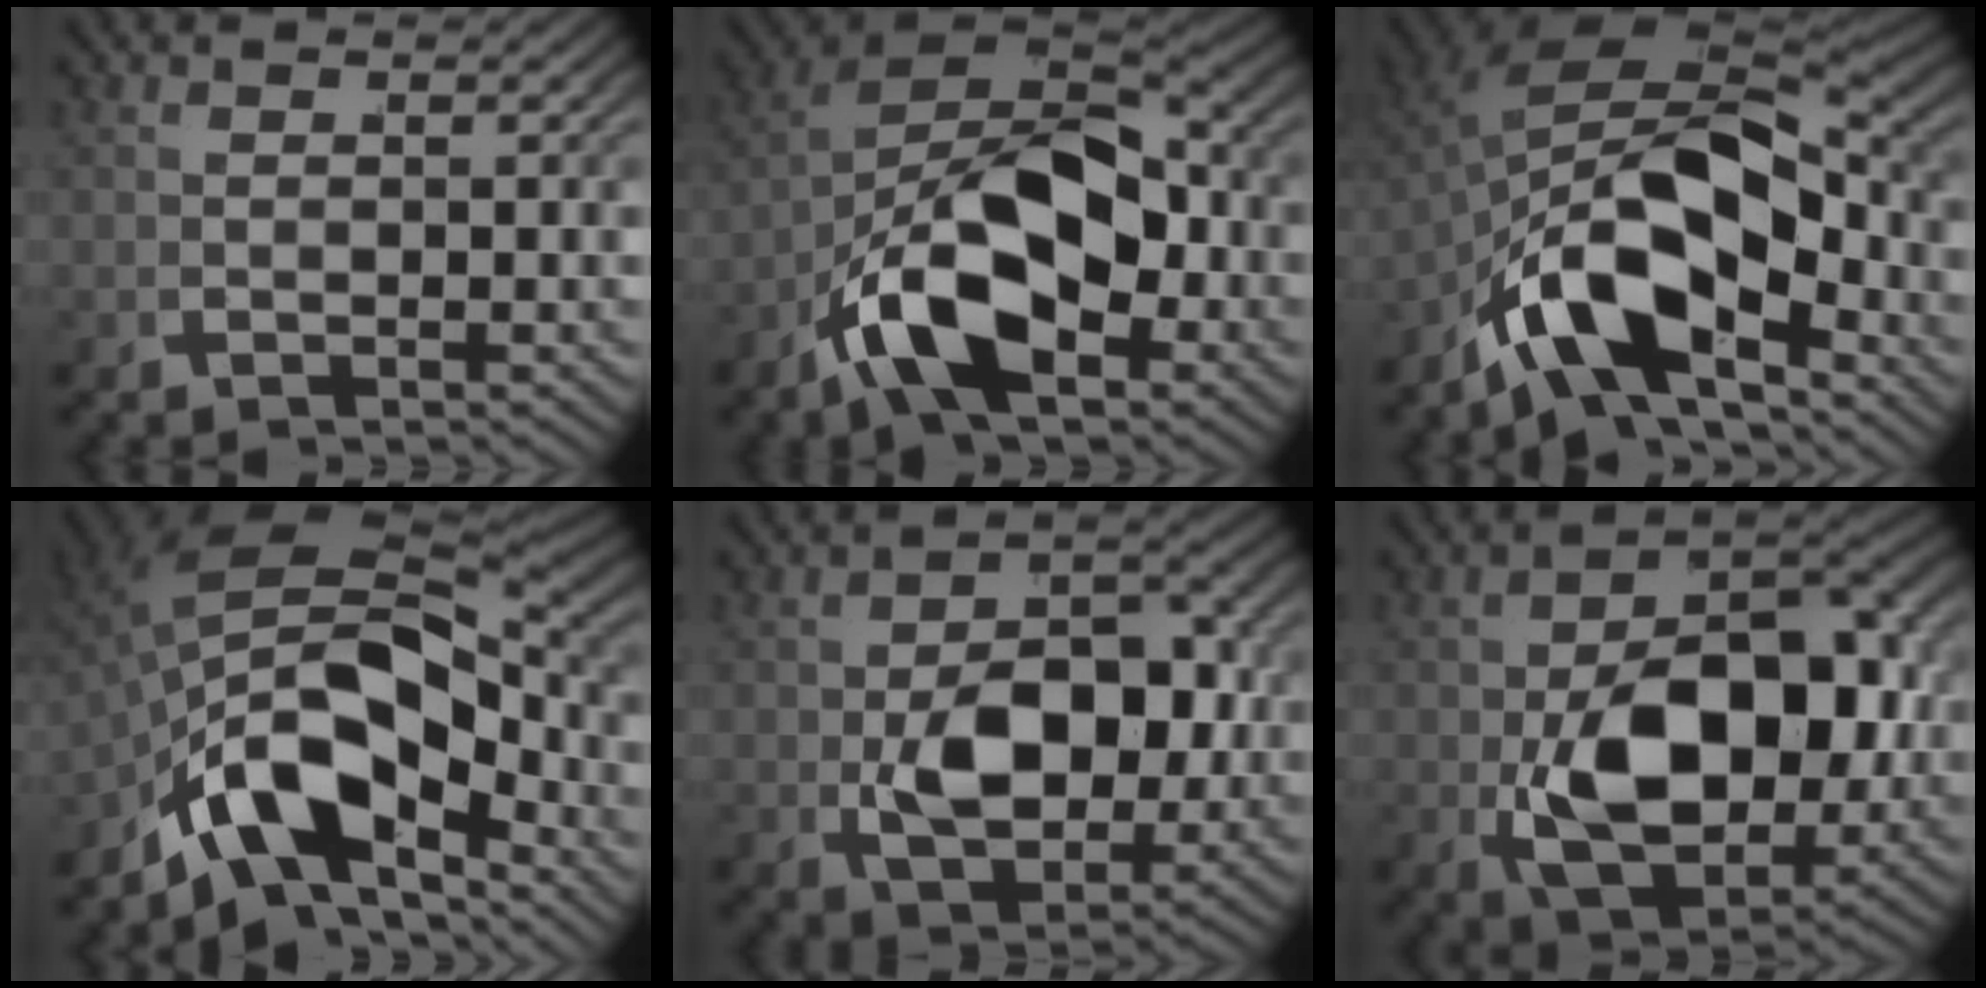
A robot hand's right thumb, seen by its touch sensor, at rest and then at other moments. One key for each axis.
{"total": 14.3, "fx": -1.2, "fy": 8.7, "fz": 11.2, "tx": -0.214, "ty": -0.031, "tz": -0.014}
{"total": 12.6, "fx": -1.8, "fy": 6.5, "fz": 10.6, "tx": -0.199, "ty": -0.023, "tz": -0.015}
{"total": 13.7, "fx": -1.1, "fy": 7.5, "fz": 11.4, "tx": -0.225, "ty": -0.030, "tz": -0.002}
{"total": 8.6, "fx": -0.2, "fy": 5.3, "fz": 6.8, "tx": -0.121, "ty": -0.019, "tz": 0.007}
{"total": 14.0, "fx": -0.8, "fy": 8.4, "fz": 11.1, "tx": -0.219, "ty": -0.034, "tz": 0.006}